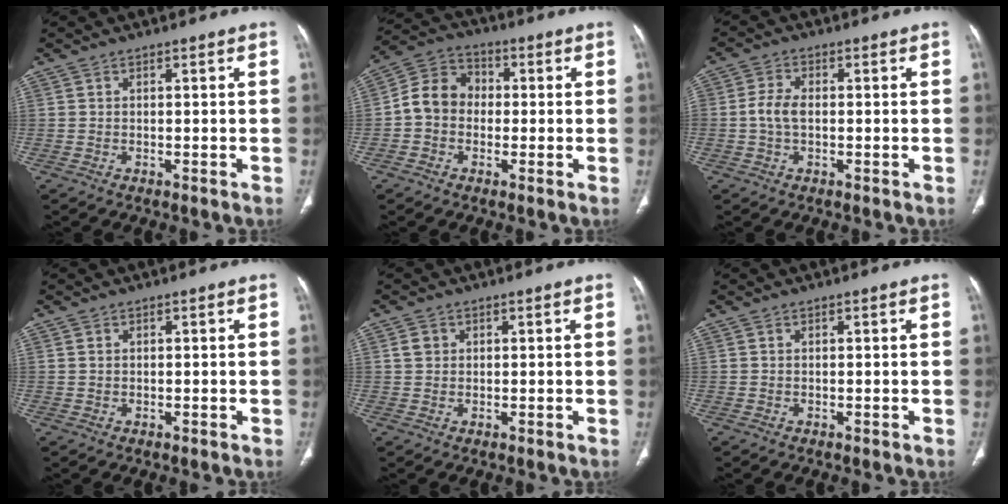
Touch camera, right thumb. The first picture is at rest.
{"total": 8.6, "force": [-0.7, 7.3, 4.5], "torque": [-0.063, 0.032, -0.030]}
{"total": 4.3, "force": [-0.3, 2.6, 3.3], "torque": [-0.072, 0.008, -0.011]}
{"total": 0.6, "force": [0.2, 0.5, 0.2], "torque": [-0.001, 0.001, 0.005]}
{"total": 2.0, "force": [0.6, 1.7, 0.8], "torque": [-0.009, 0.001, 0.011]}
{"total": 0.0}